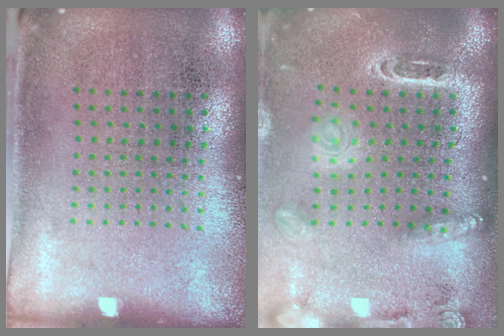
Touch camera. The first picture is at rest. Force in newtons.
{"total": 2.4, "press": 1.8, "slide": 1.5}